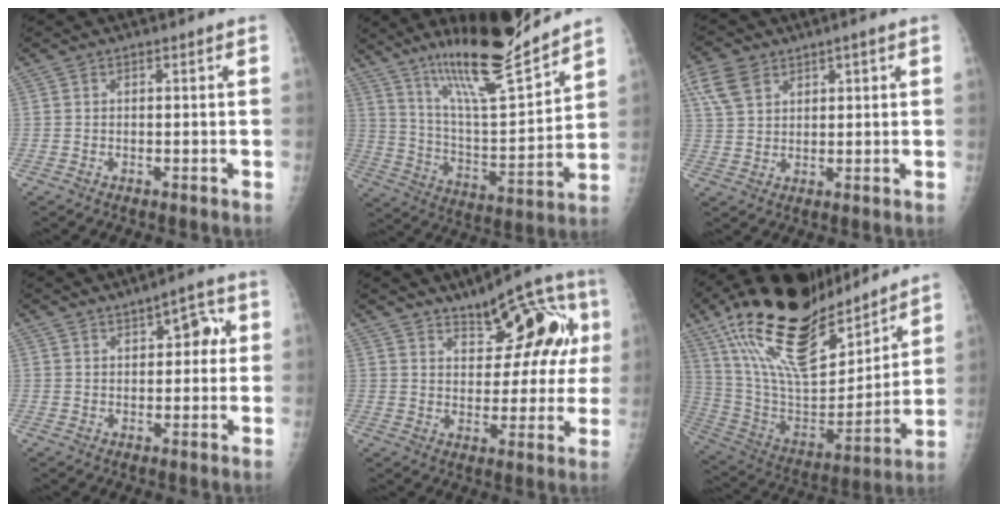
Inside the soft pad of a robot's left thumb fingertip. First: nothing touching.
{"total": 19.6, "force": [15.7, 2.5, 11.5], "torque": [-0.160, -0.095, 0.276]}
{"total": 6.8, "force": [3.6, 4.7, 3.5], "torque": [-0.060, -0.002, 0.075]}
{"total": 5.0, "force": [1.8, 3.1, 3.6], "torque": [-0.015, 0.001, 0.018]}
{"total": 13.8, "force": [5.5, 6.8, 10.7], "torque": [-0.102, 0.008, 0.077]}
{"total": 30.8, "force": [19.9, 12.0, 20.2], "torque": [-0.322, -0.058, 0.346]}